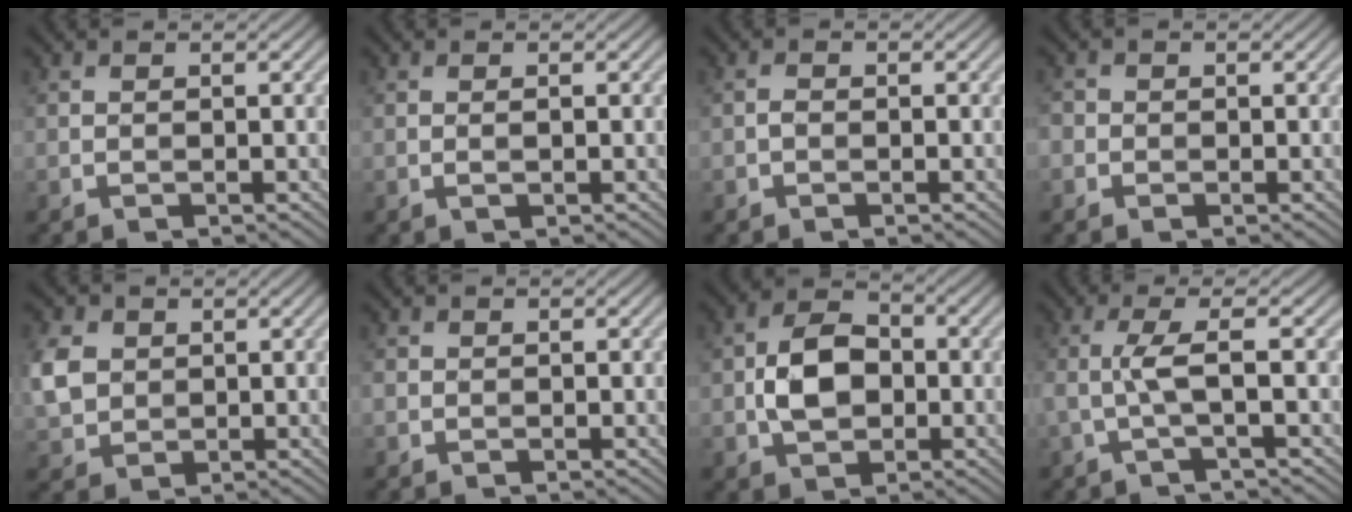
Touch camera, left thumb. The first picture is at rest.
{"total": 0.6, "force": [-0.1, 0.1, 0.6], "torque": [-0.009, -0.001, -0.003]}
{"total": 0.7, "force": [-0.4, 0.4, 0.3], "torque": [-0.007, 0.002, -0.010]}
{"total": 1.2, "force": [-0.5, 1.1, -0.1], "torque": [0.005, -0.005, -0.013]}
{"total": 5.1, "force": [1.0, 4.3, 2.5], "torque": [-0.078, 0.005, 0.017]}
{"total": 0.6, "force": [-0.3, 0.5, 0.0], "torque": [-0.003, -0.003, -0.006]}
{"total": 6.5, "force": [-0.8, 4.6, 4.4], "torque": [-0.091, 0.002, -0.019]}
{"total": 3.7, "force": [-0.5, 0.4, 3.6], "torque": [-0.070, 0.012, -0.026]}